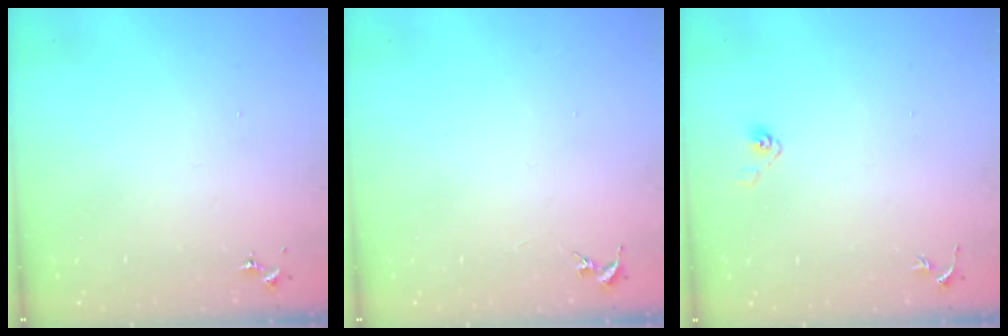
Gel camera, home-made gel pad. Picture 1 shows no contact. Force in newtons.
{"total": 0.0}
{"total": 3.6, "press": 2.9, "slide": 2.0}